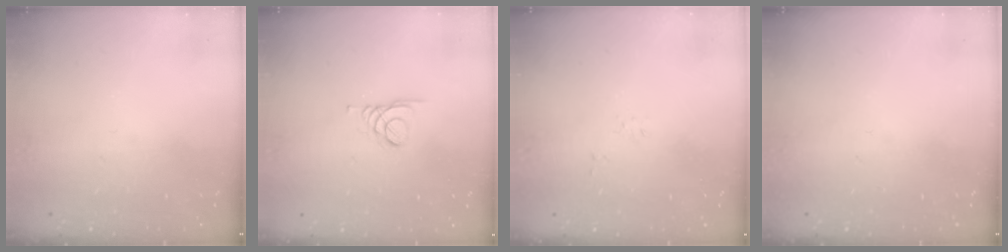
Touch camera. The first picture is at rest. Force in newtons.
{"total": 1.6, "press": 1.5, "slide": 0.2}
{"total": 2.7, "press": 2.7, "slide": 0.3}
{"total": 0.0}